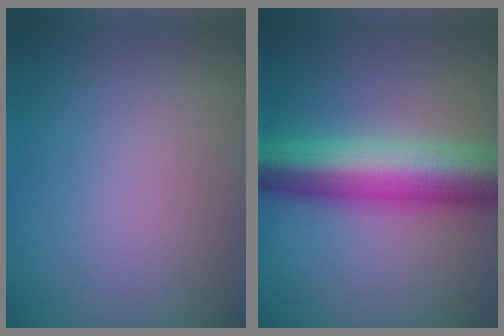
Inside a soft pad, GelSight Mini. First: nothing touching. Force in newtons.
{"total": 9.9, "press": 9.9, "slide": 0.2}